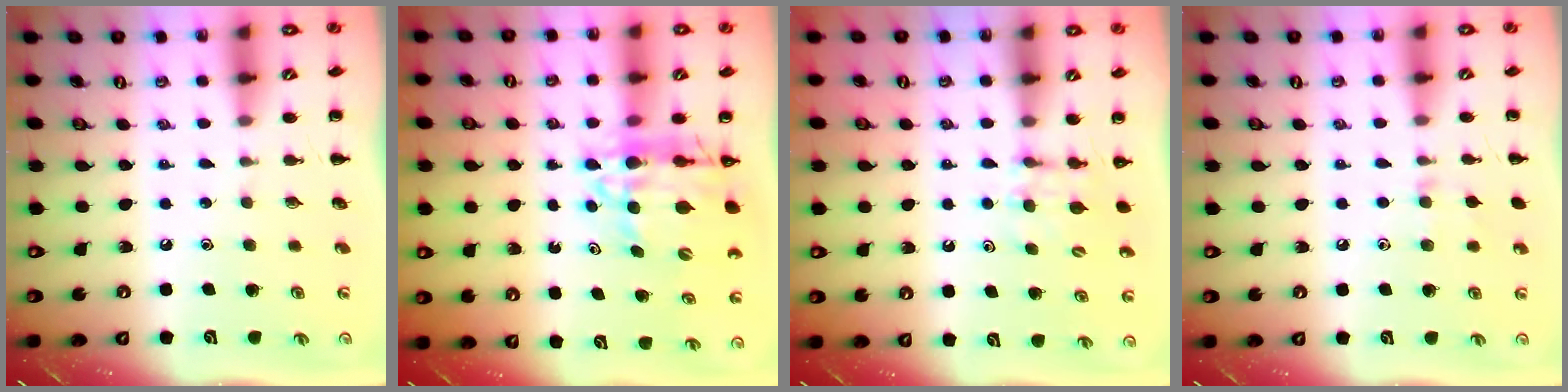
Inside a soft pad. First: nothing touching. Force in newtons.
{"total": 12.4, "press": 11.7, "slide": 4.1}
{"total": 6.6, "press": 6.4, "slide": 1.6}
{"total": 6.2, "press": 5.8, "slide": 2.2}